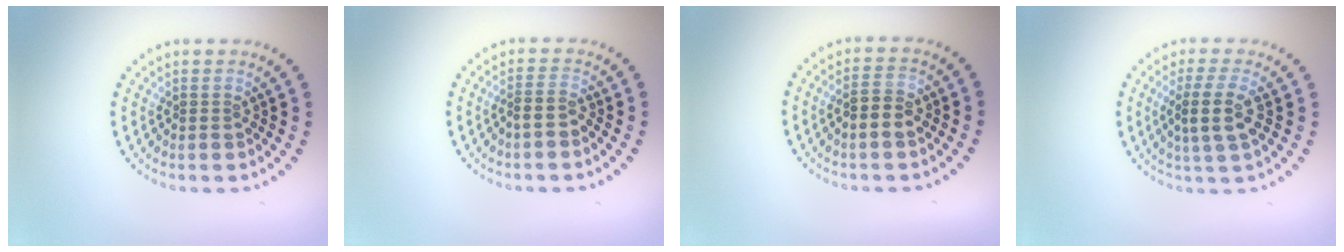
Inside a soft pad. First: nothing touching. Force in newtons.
{"total": 1.5, "press": 1.2, "slide": 1.0}
{"total": 2.5, "press": 2.4, "slide": 0.5}
{"total": 3.6, "press": 3.2, "slide": 1.6}